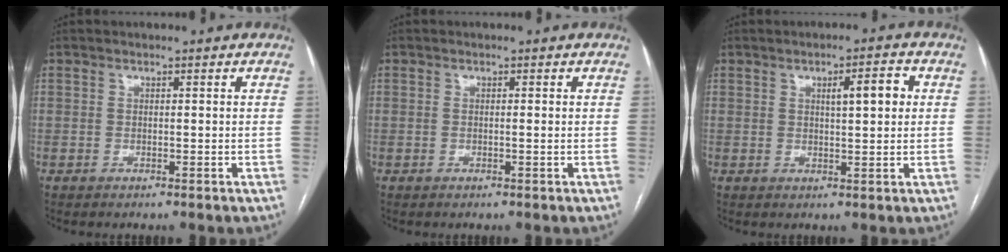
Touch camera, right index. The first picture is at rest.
{"total": 0.5, "force": [0.0, -0.1, 0.5], "torque": [-0.010, -0.001, 0.000]}
{"total": 4.6, "force": [1.2, 0.9, 4.4], "torque": [-0.068, 0.007, 0.019]}